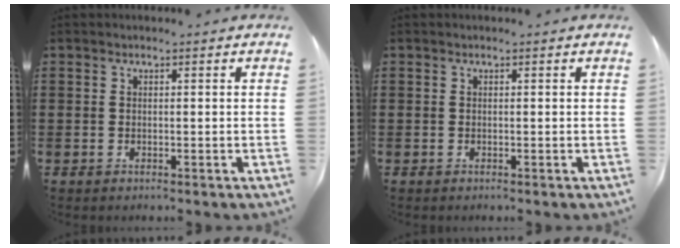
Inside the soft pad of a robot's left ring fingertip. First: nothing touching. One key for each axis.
{"total": 0.0}